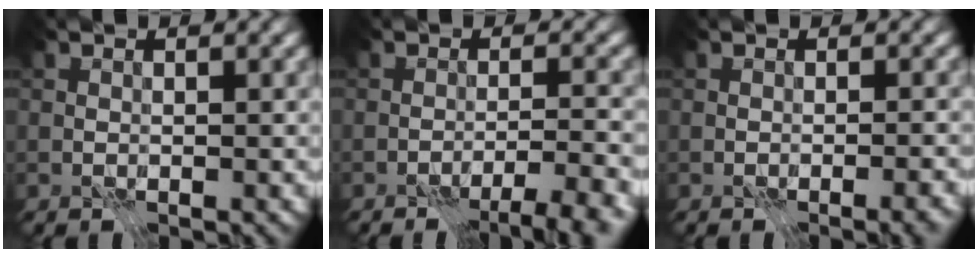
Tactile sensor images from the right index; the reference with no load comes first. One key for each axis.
{"total": 4.0, "fx": -3.2, "fy": 0.2, "fz": 2.5, "tx": -0.036, "ty": 0.001, "tz": -0.050}
{"total": 1.9, "fx": -1.1, "fy": 0.4, "fz": 1.4, "tx": -0.020, "ty": -0.003, "tz": -0.014}